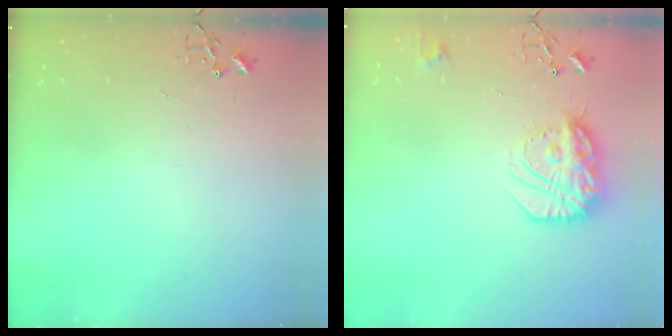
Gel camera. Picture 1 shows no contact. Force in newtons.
{"total": 18.0, "press": 18.0, "slide": 1.3}